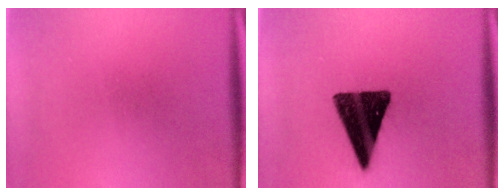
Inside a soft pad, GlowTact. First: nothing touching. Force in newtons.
{"total": 15.4}